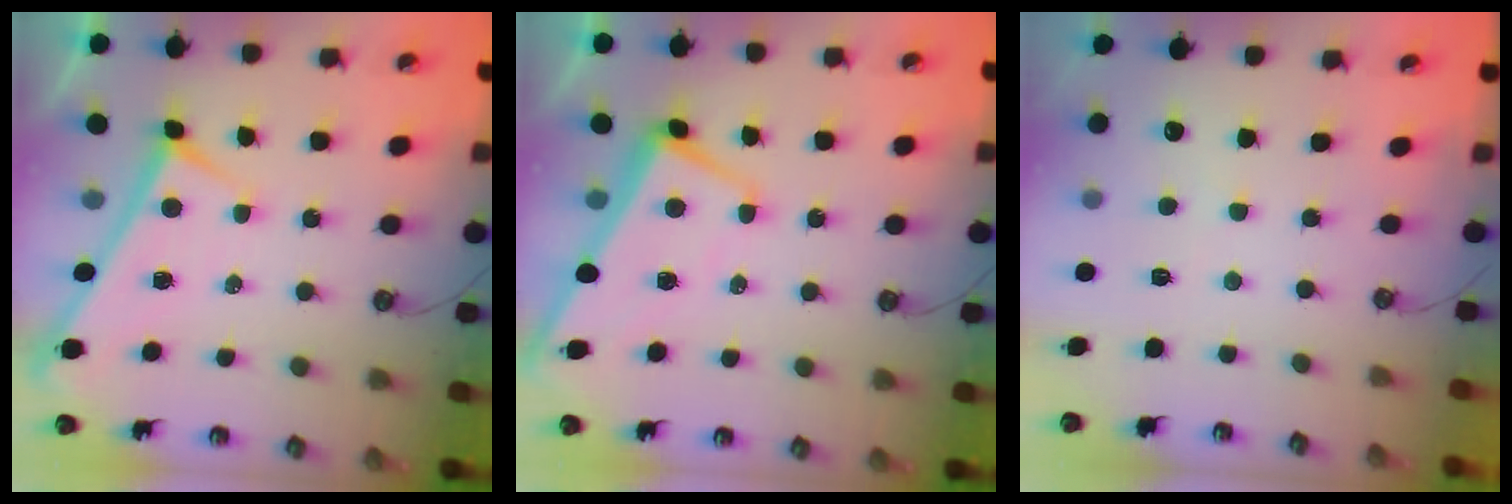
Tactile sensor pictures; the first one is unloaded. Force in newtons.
{"total": 1.0, "press": 0.5, "slide": 0.9}
{"total": 1.5, "press": 1.4, "slide": 0.3}